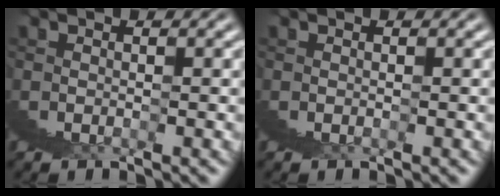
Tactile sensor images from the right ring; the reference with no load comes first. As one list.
[{"total": 0.0}]